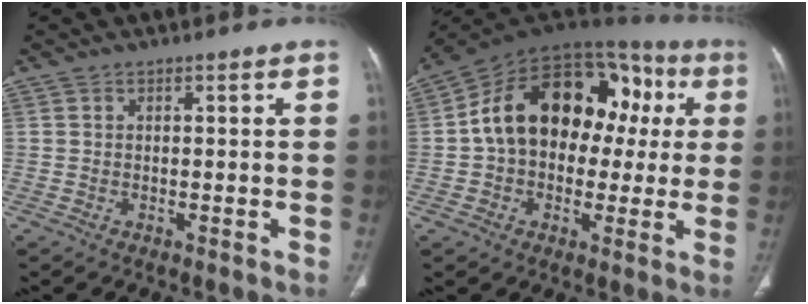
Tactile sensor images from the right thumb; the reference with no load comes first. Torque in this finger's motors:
{"motor_torque": [2.32, 2.69, 1.92, -0.01, 0.21]}